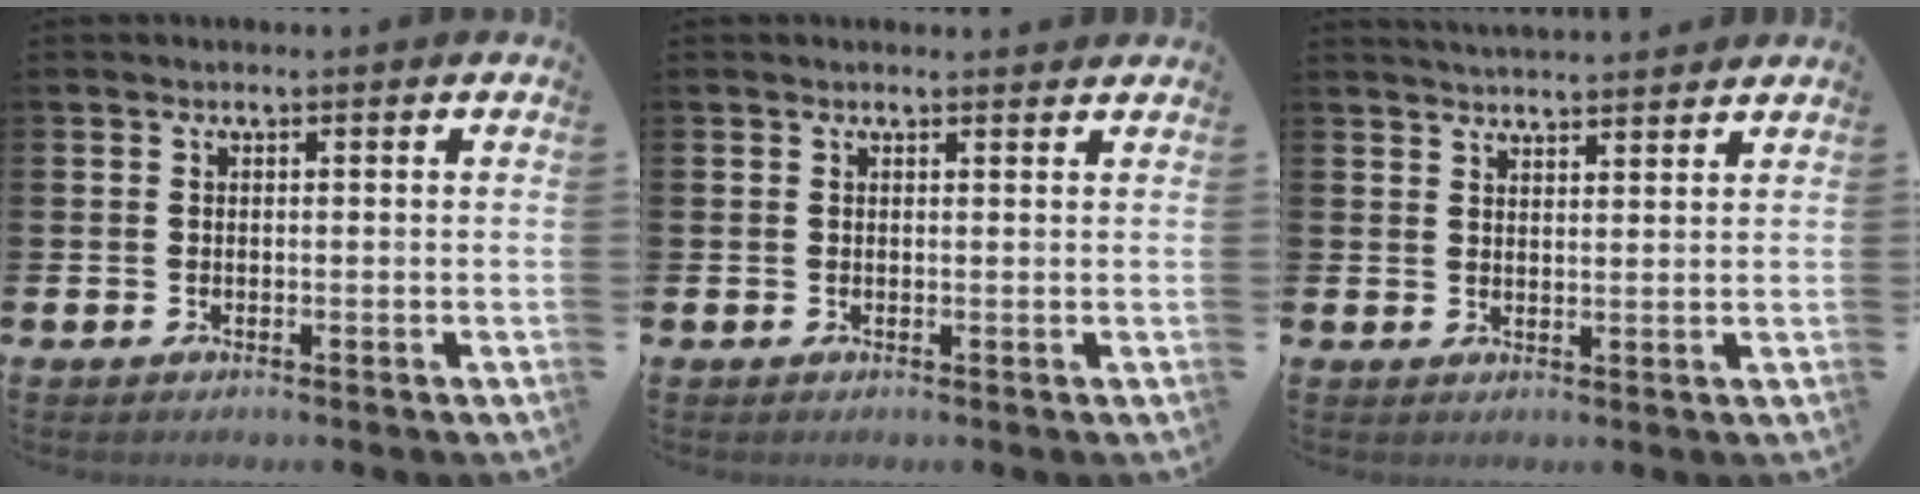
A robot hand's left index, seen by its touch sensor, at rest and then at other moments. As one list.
[{"total": 0.7, "force": [0.6, 0.1, 0.1], "torque": [0.004, -0.003, 0.010]}, {"total": 3.5, "force": [3.5, -0.1, 0.0], "torque": [-0.007, -0.019, 0.064]}]